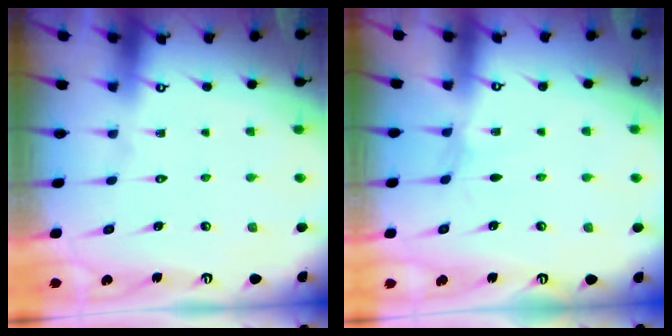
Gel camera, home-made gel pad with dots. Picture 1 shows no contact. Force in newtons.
{"total": 0.7, "press": 0.6, "slide": 0.3}